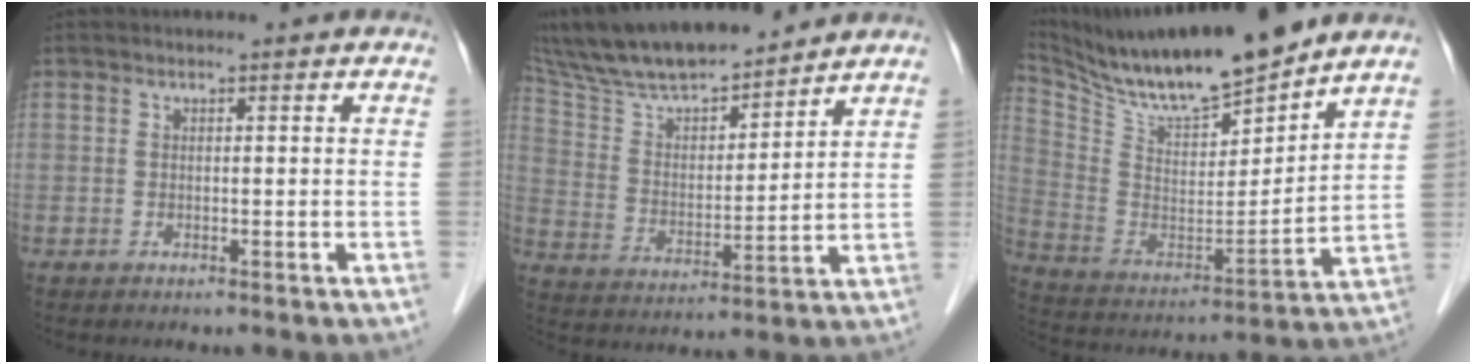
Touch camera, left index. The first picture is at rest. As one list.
[{"total": 17.1, "force": [15.1, 2.9, 7.6], "torque": [-0.143, 0.017, 0.275]}, {"total": 18.3, "force": [16.2, 1.7, 8.4], "torque": [-0.165, -0.015, 0.292]}]